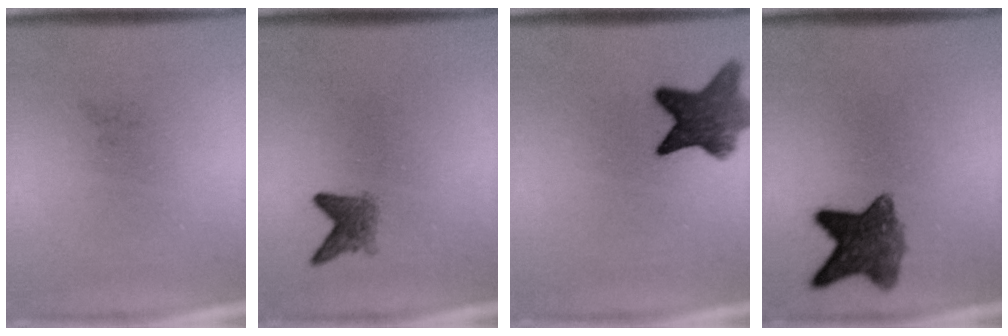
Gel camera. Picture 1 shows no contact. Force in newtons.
{"total": 2.6}
{"total": 8.4}
{"total": 7.4}